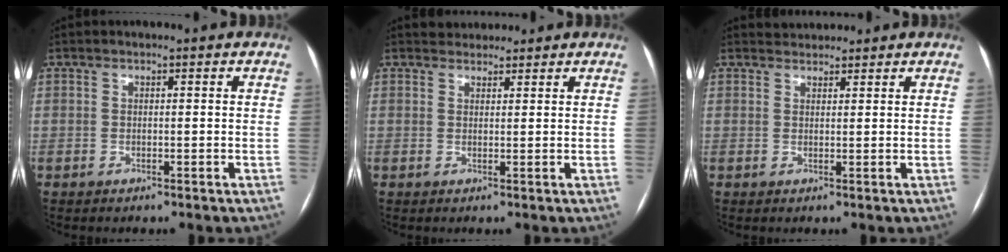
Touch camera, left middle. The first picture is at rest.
{"total": 2.4, "force": [2.2, 0.9, -0.1], "torque": [0.003, 0.016, 0.035]}
{"total": 2.1, "force": [2.0, 0.5, -0.3], "torque": [0.001, 0.017, 0.034]}